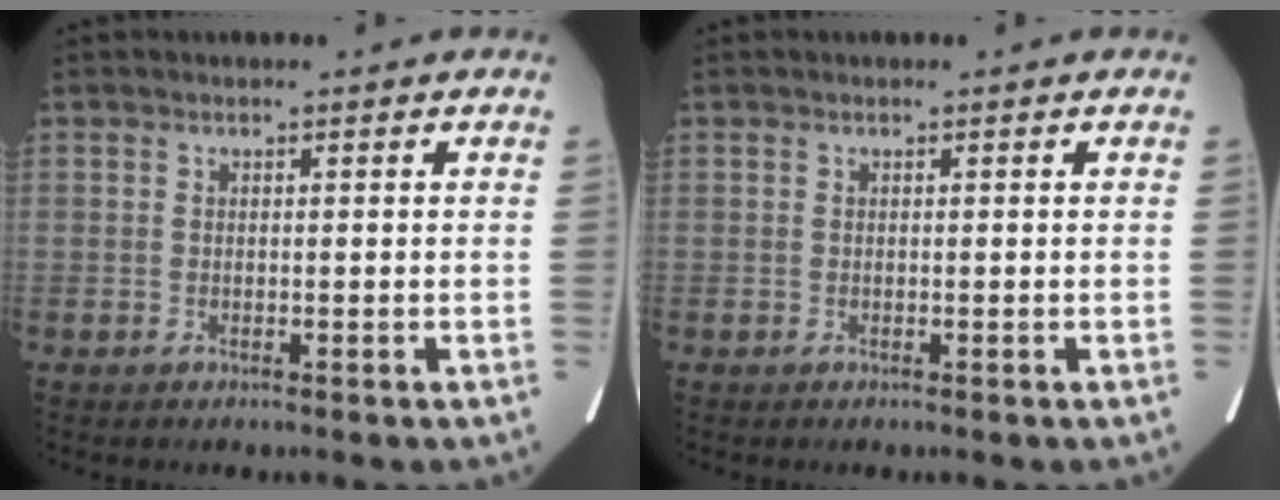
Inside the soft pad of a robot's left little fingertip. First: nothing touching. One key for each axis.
{"total": 0.0}